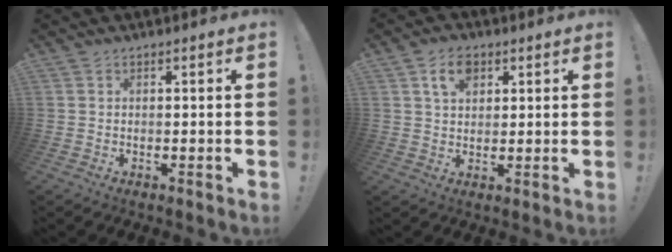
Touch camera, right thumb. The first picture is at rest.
{"total": 7.0, "force": [3.4, 4.5, 4.1], "torque": [-0.059, -0.001, 0.060]}